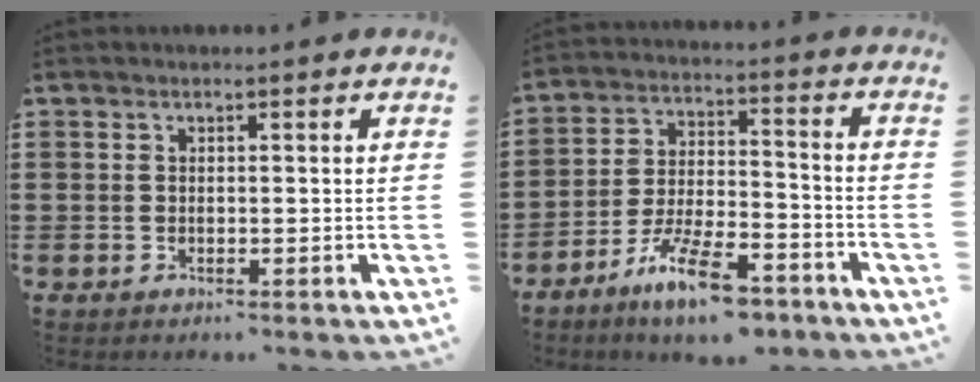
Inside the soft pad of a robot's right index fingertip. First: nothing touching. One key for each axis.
{"total": 10.4, "fx": -7.6, "fy": 2.4, "fz": 6.7, "tx": -0.132, "ty": 0.013, "tz": -0.141}